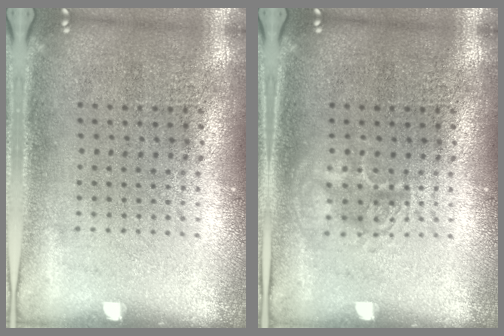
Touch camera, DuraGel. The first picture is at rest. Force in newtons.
{"total": 1.7, "press": 1.6, "slide": 0.3}